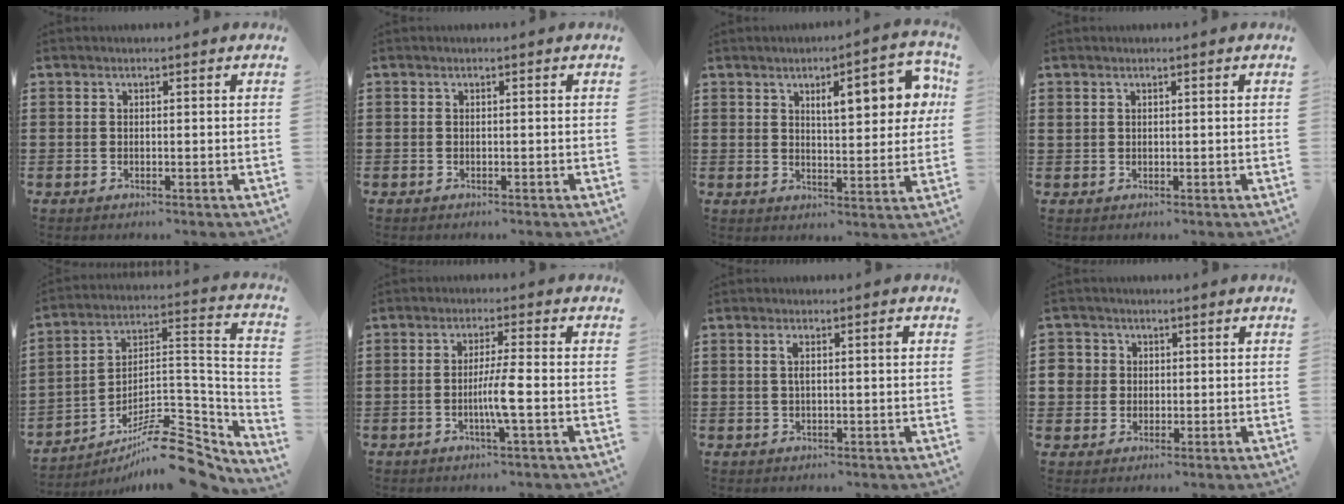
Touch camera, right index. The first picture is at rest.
{"total": 0.0}
{"total": 9.0, "force": [3.5, 2.9, 7.7], "torque": [-0.113, -0.005, 0.049]}
{"total": 0.6, "force": [0.4, 0.4, 0.1], "torque": [-0.004, 0.003, 0.009]}
{"total": 12.0, "force": [-9.1, 3.3, 7.1], "torque": [-0.102, 0.037, -0.167]}
{"total": 4.5, "force": [-1.2, -0.4, 4.3], "torque": [-0.084, -0.011, -0.026]}
{"total": 2.2, "force": [0.4, 0.2, 2.2], "torque": [-0.043, 0.002, 0.004]}
{"total": 3.7, "force": [0.6, 3.6, 0.6], "torque": [-0.035, 0.011, 0.008]}